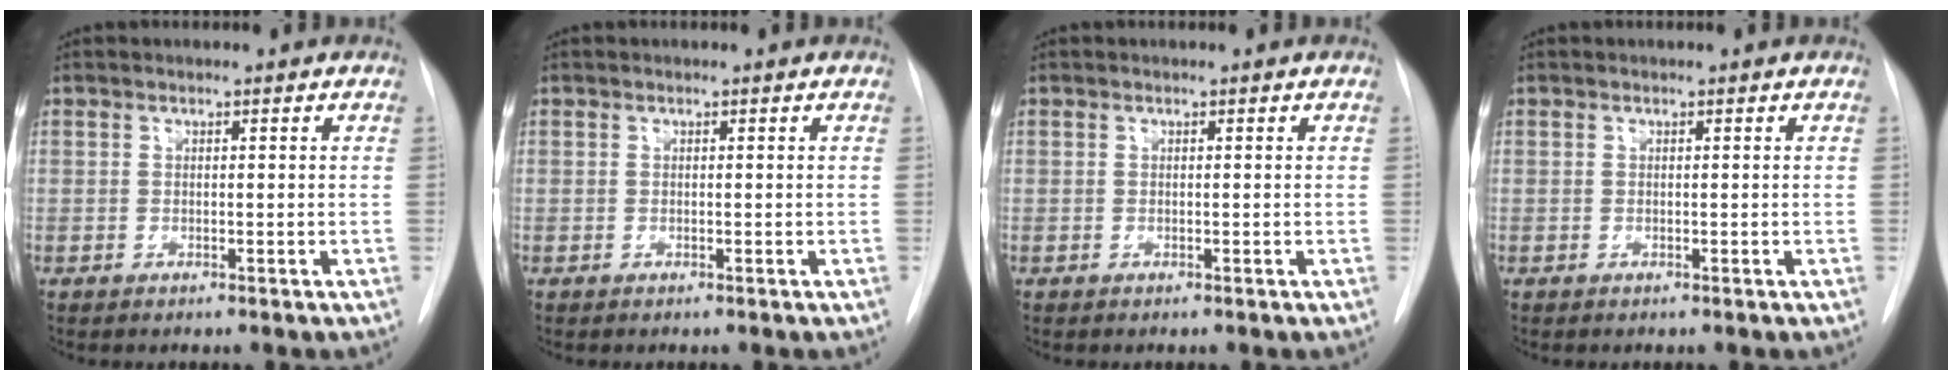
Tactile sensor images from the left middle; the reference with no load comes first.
{"total": 0.0}
{"total": 0.0}
{"total": 0.0}